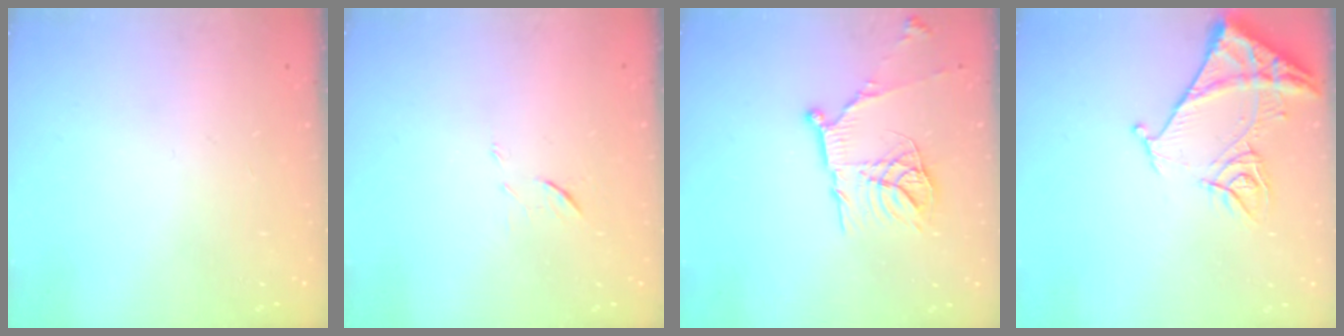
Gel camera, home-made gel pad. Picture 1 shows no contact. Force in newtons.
{"total": 5.8, "press": 5.7, "slide": 1.3}
{"total": 15.2, "press": 15.2, "slide": 0.8}
{"total": 11.7, "press": 11.6, "slide": 1.2}